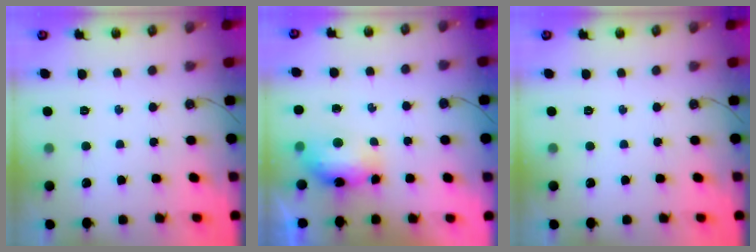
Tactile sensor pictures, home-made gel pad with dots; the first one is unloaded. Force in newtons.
{"total": 15.8, "press": 9.7, "slide": 12.5}
{"total": 0.0}